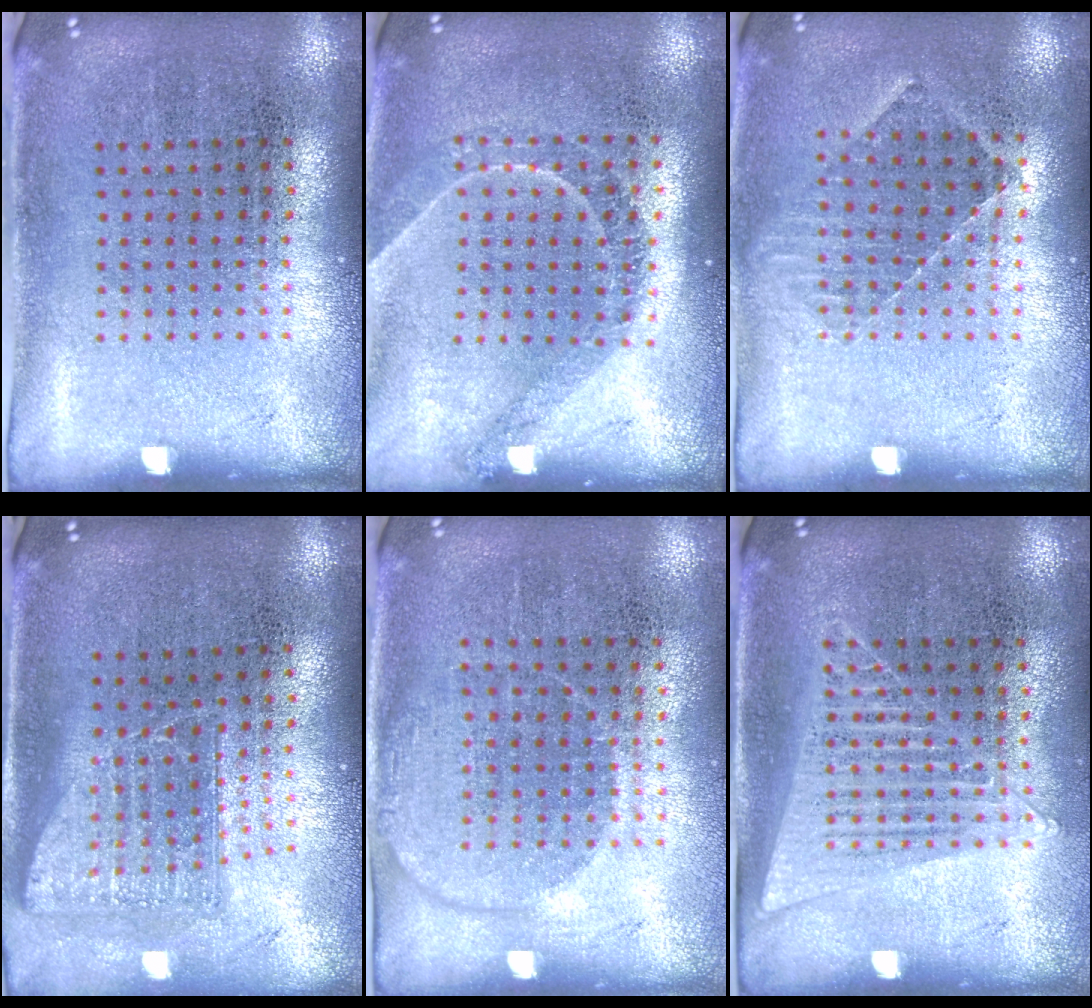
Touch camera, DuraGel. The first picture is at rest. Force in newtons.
{"total": 1.2, "press": 1.1, "slide": 0.5}
{"total": 1.0, "press": 0.9, "slide": 0.2}
{"total": 1.7, "press": 1.4, "slide": 1.0}
{"total": 1.4, "press": 1.2, "slide": 0.6}
{"total": 1.3, "press": 1.2, "slide": 0.5}